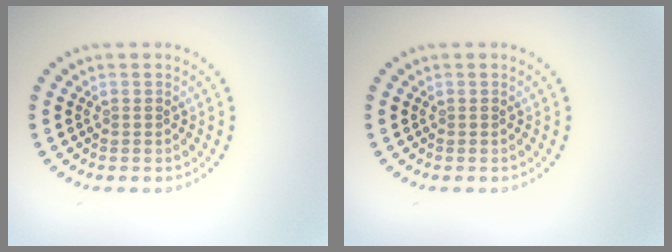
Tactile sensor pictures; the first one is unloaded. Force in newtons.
{"total": 0.0}